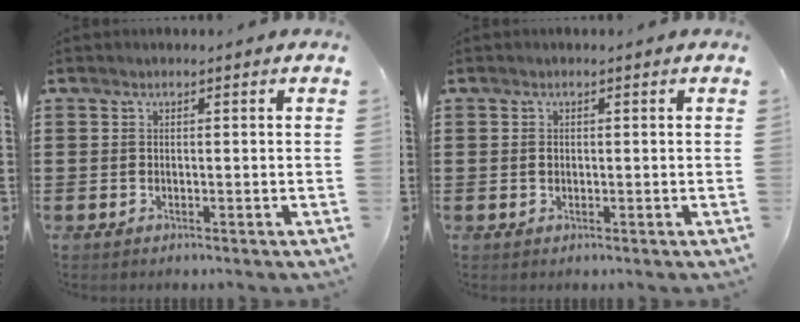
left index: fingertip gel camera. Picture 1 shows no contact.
{"total": 0.8, "force": [0.0, 0.6, 0.5], "torque": [-0.013, 0.002, -0.001]}